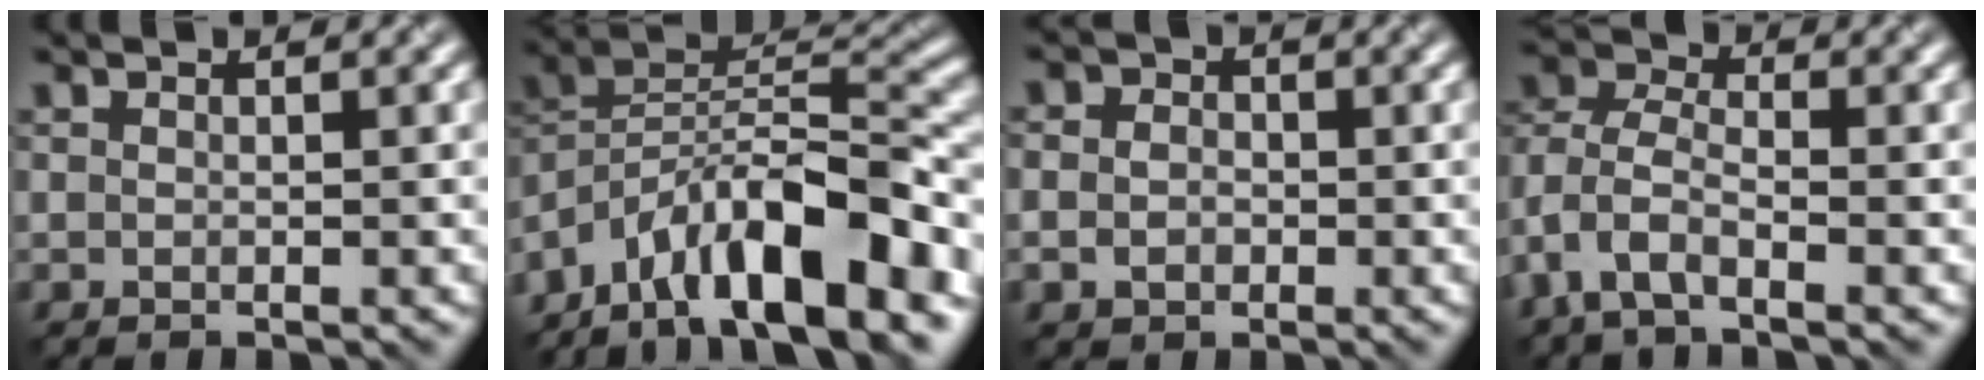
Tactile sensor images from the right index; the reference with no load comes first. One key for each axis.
{"total": 13.7, "fx": -8.2, "fy": 4.9, "fz": 9.8, "tx": -0.159, "ty": 0.037, "tz": -0.148}
{"total": 2.4, "fx": -0.3, "fy": 2.1, "fz": 1.2, "tx": -0.008, "ty": 0.002, "tz": -0.016}
{"total": 4.7, "fx": -2.2, "fy": 2.4, "fz": 3.3, "tx": -0.078, "ty": 0.005, "tz": -0.059}